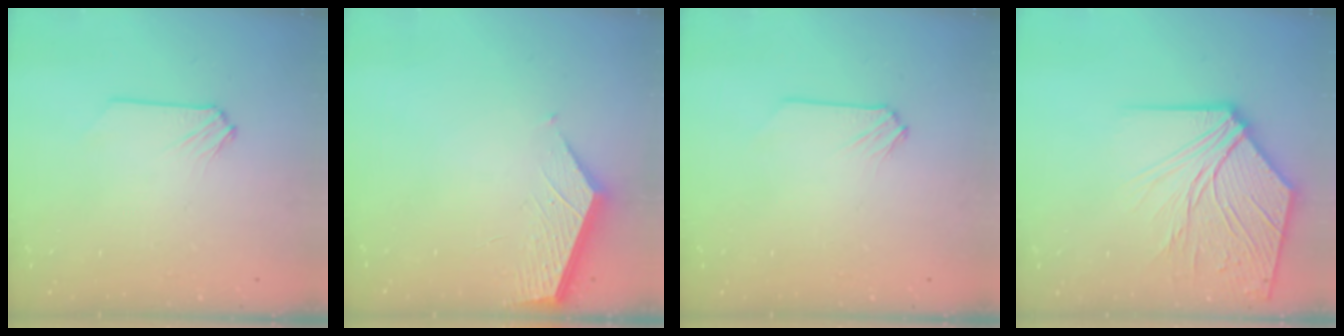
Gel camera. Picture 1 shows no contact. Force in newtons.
{"total": 2.6, "press": 2.6, "slide": 0.2}
{"total": 0.0}
{"total": 13.9, "press": 13.8, "slide": 1.4}